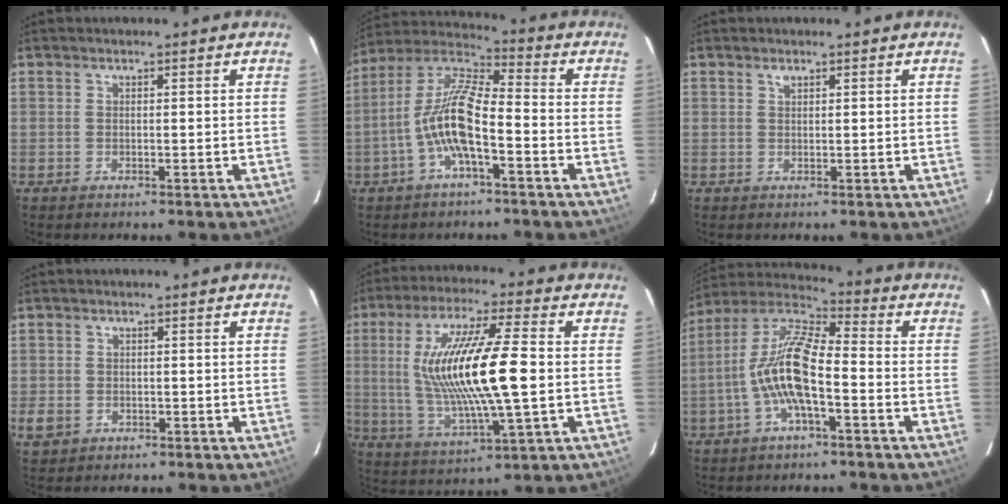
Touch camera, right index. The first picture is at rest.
{"total": 11.6, "force": [-4.0, 2.9, 10.5], "torque": [-0.216, 0.009, -0.080]}
{"total": 0.8, "force": [0.6, 0.4, 0.4], "torque": [-0.006, 0.003, 0.011]}
{"total": 3.1, "force": [-0.8, 2.7, 1.3], "torque": [-0.026, -0.001, -0.011]}
{"total": 19.1, "force": [0.8, 3.4, 18.8], "torque": [-0.355, -0.006, 0.025]}
{"total": 13.2, "force": [-3.6, 3.7, 12.1], "torque": [-0.243, 0.007, -0.073]}